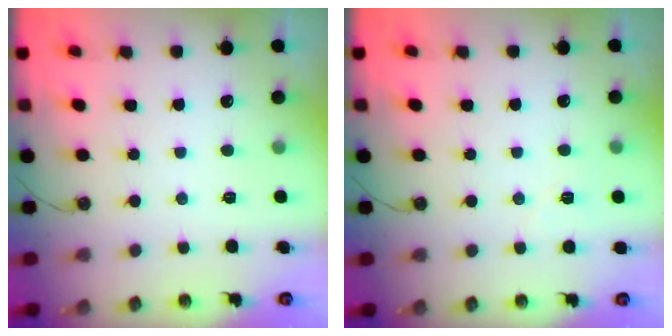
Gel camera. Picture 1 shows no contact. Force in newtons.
{"total": 5.0, "press": 4.2, "slide": 2.6}